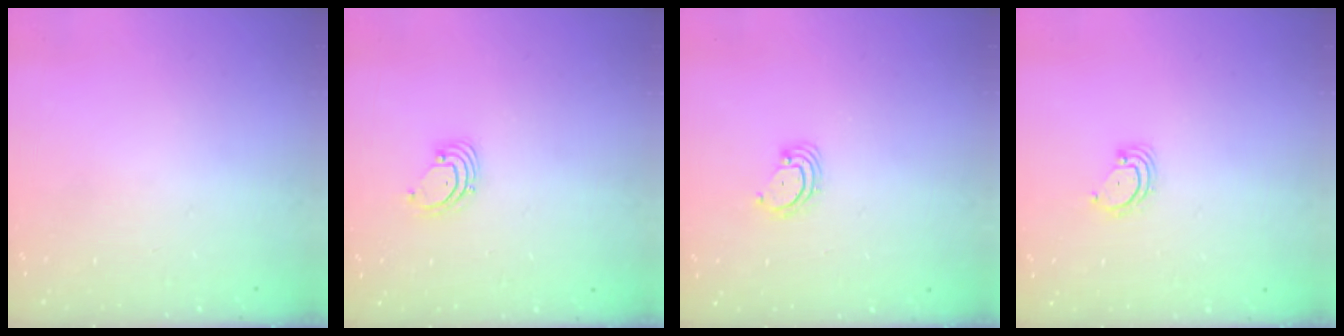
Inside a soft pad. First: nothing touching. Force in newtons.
{"total": 1.6, "press": 1.6, "slide": 0.1}
{"total": 3.8, "press": 3.8, "slide": 0.4}
{"total": 2.8, "press": 2.8, "slide": 0.3}